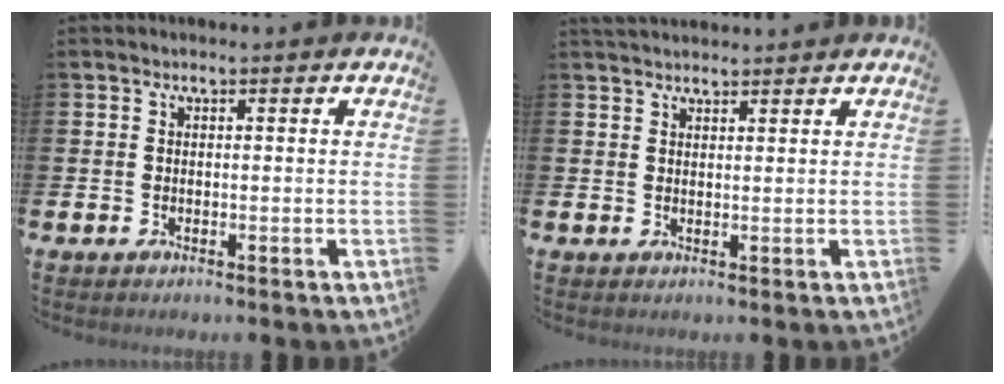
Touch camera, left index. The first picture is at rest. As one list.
[{"total": 2.1, "force": [2.1, 0.5, 0.2], "torque": [0.004, -0.006, 0.035]}]